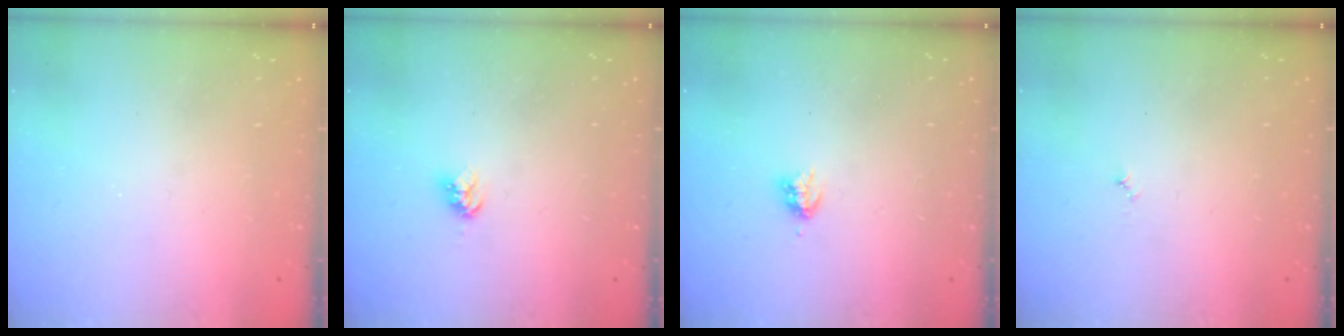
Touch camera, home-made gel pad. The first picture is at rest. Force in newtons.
{"total": 3.9, "press": 3.9, "slide": 0.4}
{"total": 2.9, "press": 2.9, "slide": 0.5}
{"total": 3.0, "press": 2.9, "slide": 0.3}